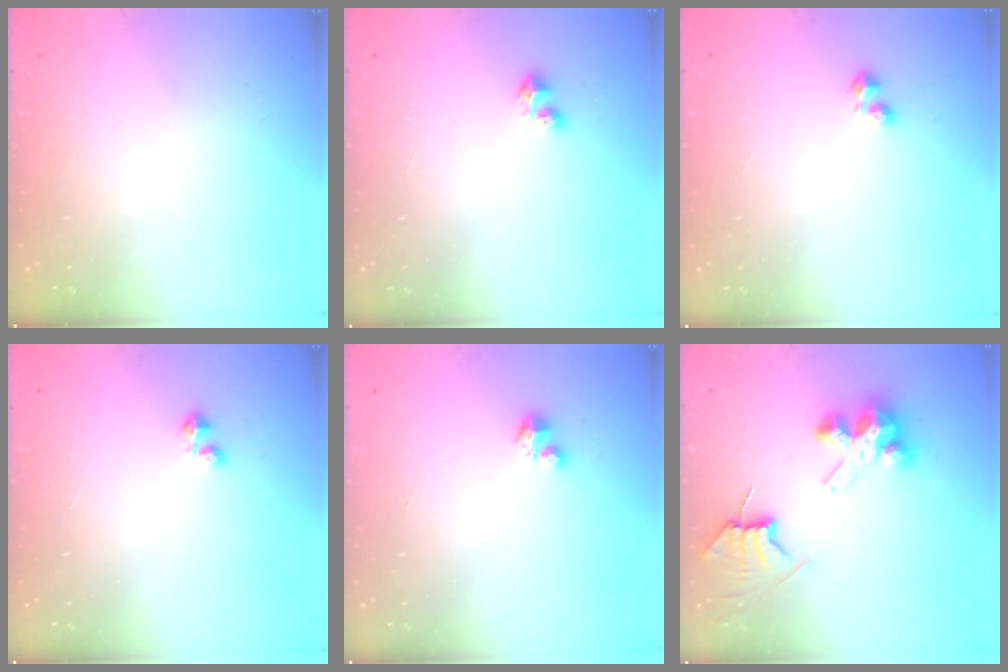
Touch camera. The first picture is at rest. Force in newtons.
{"total": 3.0, "press": 2.9, "slide": 0.3}
{"total": 3.1, "press": 3.1, "slide": 0.6}
{"total": 2.4, "press": 2.4, "slide": 0.3}
{"total": 1.9, "press": 1.9, "slide": 0.1}
{"total": 7.6, "press": 7.6, "slide": 0.8}